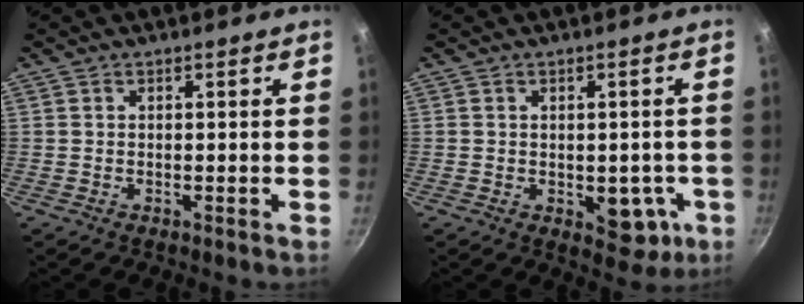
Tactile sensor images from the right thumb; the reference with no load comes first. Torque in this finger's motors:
{"motor_torque": [0.96, 0.56, 0.49, -0.38, 0.11]}